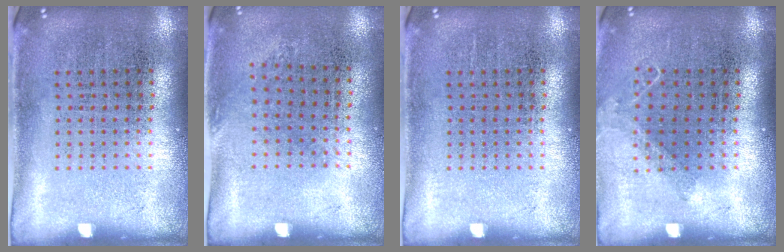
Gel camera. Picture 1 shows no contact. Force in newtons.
{"total": 0.9, "press": 0.7, "slide": 0.6}
{"total": 0.0}
{"total": 0.9, "press": 0.9, "slide": 0.1}